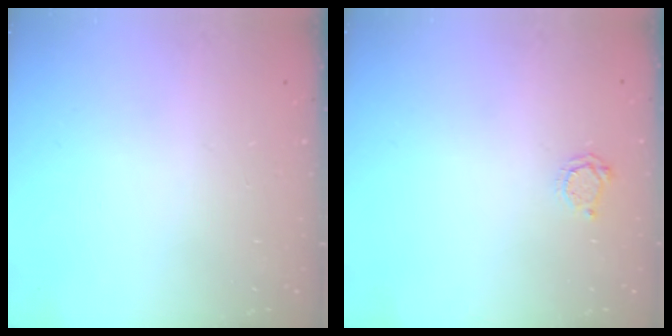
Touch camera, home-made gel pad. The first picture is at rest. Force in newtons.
{"total": 3.9, "press": 3.8, "slide": 0.5}